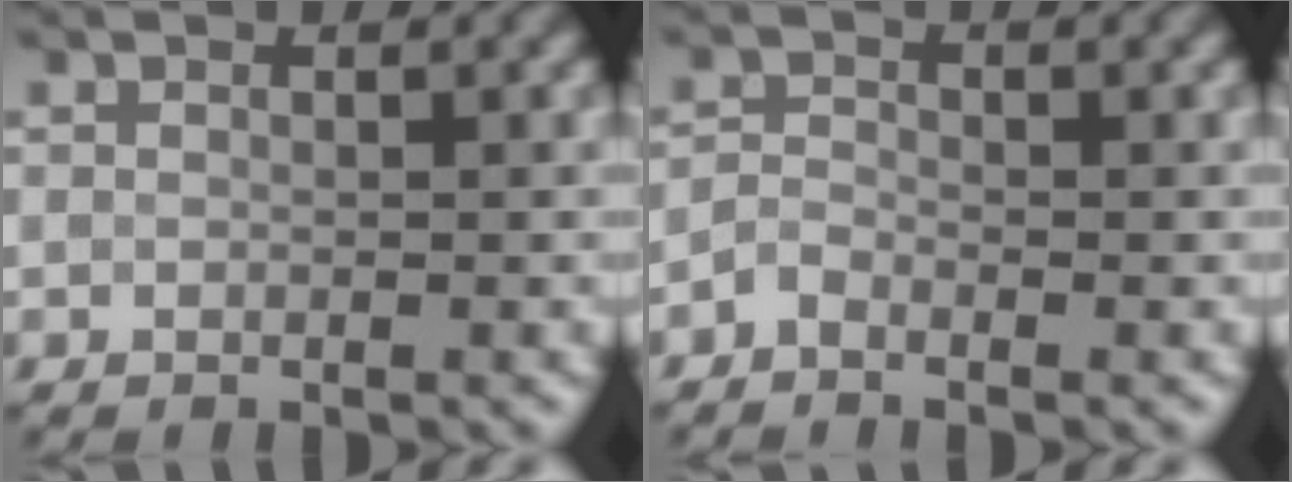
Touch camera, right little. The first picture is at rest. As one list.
[{"total": 1.2, "force": [-0.9, 0.6, 0.6], "torque": [-0.013, 0.003, -0.024]}]